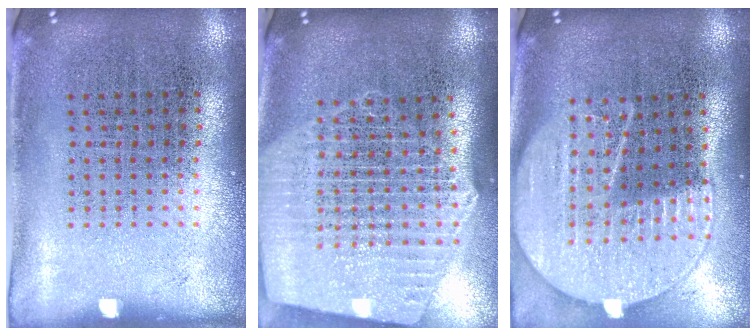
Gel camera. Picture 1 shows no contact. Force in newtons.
{"total": 2.8, "press": 2.3, "slide": 1.5}
{"total": 2.0, "press": 1.7, "slide": 1.0}